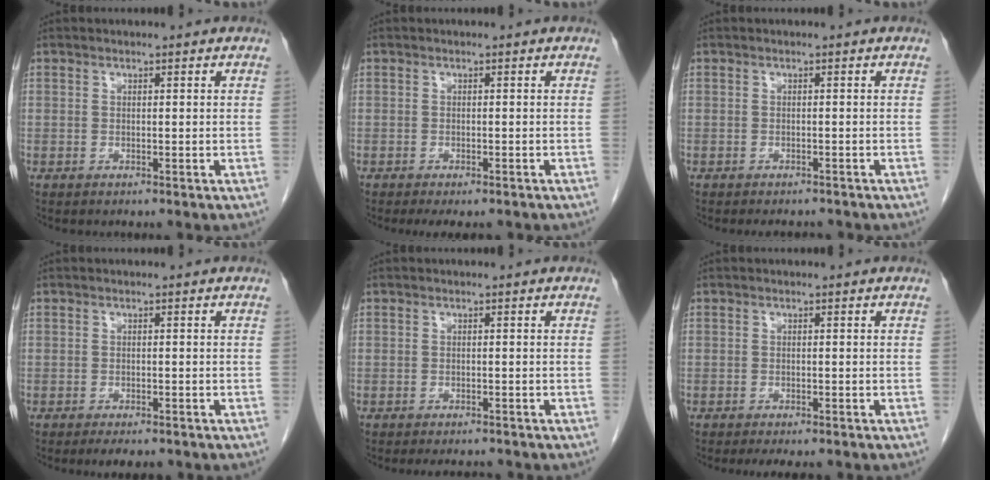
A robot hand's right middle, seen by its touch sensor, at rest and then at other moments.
{"total": 4.1, "force": [-3.3, 1.2, 2.1], "torque": [-0.024, -0.010, -0.044]}
{"total": 3.3, "force": [-3.0, 0.9, 0.8], "torque": [-0.010, -0.005, -0.037]}
{"total": 3.7, "force": [-3.0, 1.1, 1.8], "torque": [-0.024, -0.007, -0.039]}
{"total": 3.3, "force": [-3.1, 0.7, 0.9], "torque": [-0.009, -0.006, -0.041]}
{"total": 4.3, "force": [-3.6, 1.1, 2.1], "torque": [-0.024, -0.008, -0.048]}